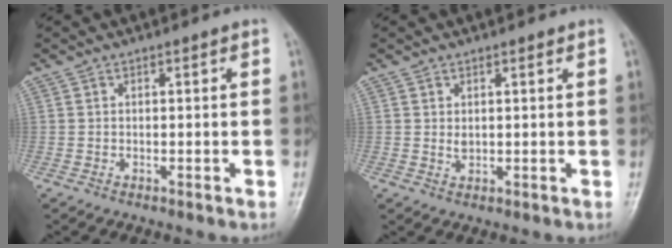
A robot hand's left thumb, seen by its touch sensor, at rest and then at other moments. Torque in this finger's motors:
{"motor_torque": [-0.05, 0.05, 0.02, -0.02, -0.02]}